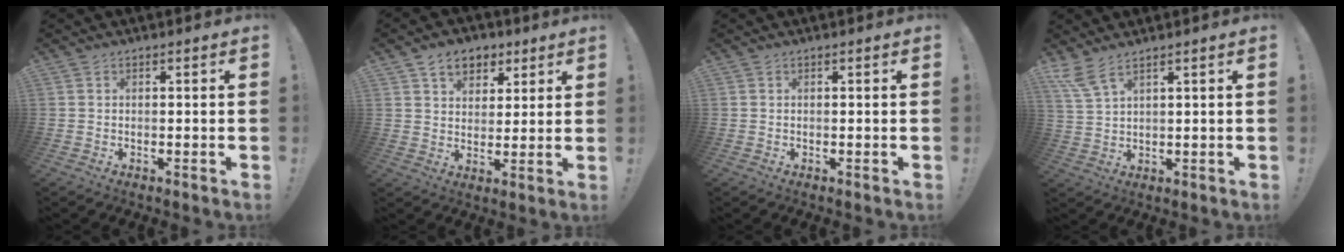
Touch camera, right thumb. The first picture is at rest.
{"total": 8.7, "force": [4.8, 6.4, 3.5], "torque": [-0.046, -0.019, 0.092]}
{"total": 0.0}
{"total": 5.4, "force": [3.8, 0.9, 3.7], "torque": [-0.082, -0.013, 0.074]}